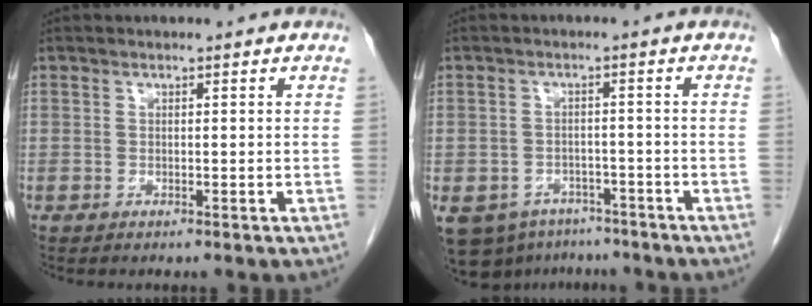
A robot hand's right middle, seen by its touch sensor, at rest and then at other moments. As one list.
[{"total": 11.2, "force": [-7.3, 7.6, 3.7], "torque": [-0.090, 0.000, -0.096]}]